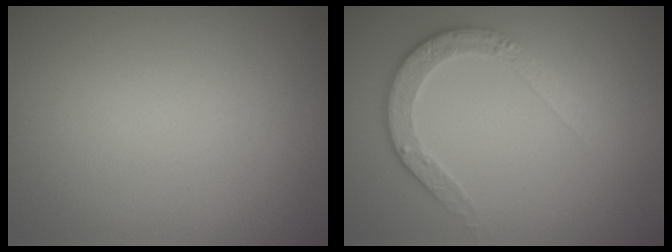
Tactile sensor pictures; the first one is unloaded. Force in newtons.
{"total": 3.5, "press": 2.8, "slide": 2.1}